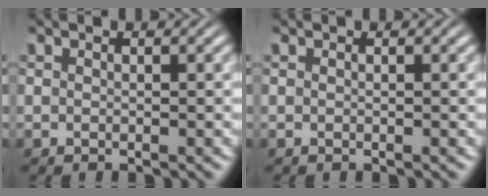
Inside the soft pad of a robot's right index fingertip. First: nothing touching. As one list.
[{"total": 0.0}]